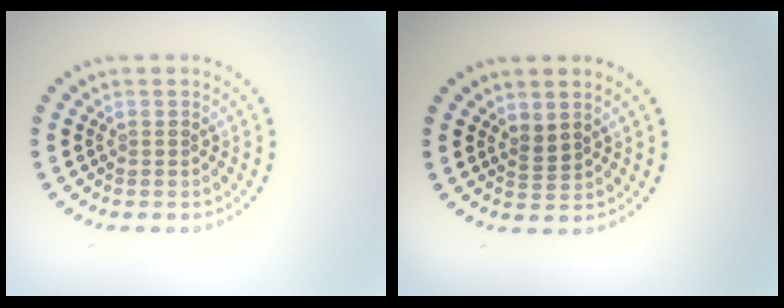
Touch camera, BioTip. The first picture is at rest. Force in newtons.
{"total": 1.3, "press": 1.0, "slide": 0.8}